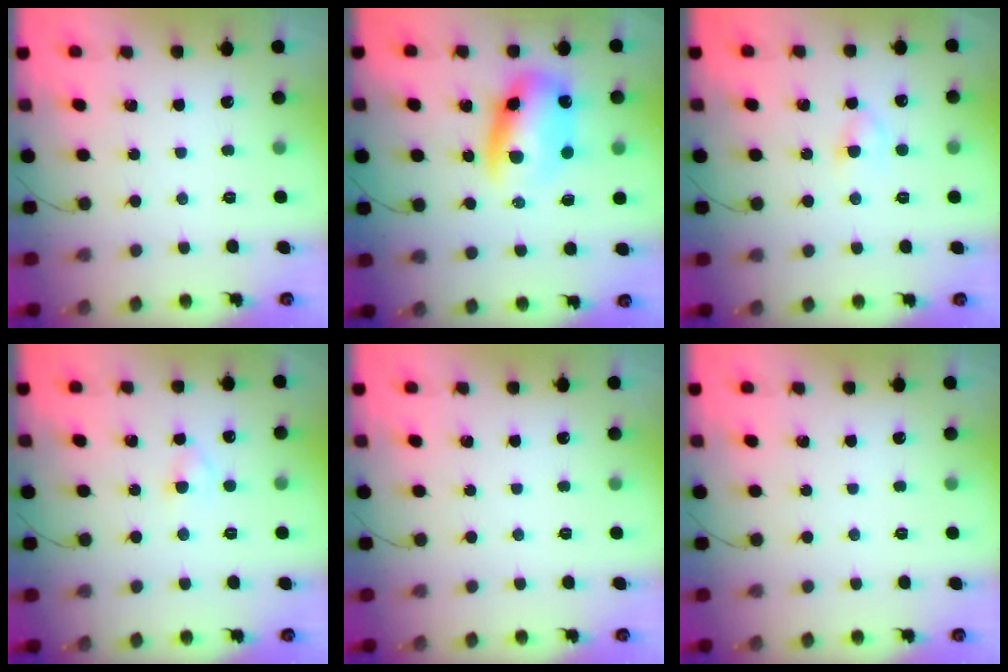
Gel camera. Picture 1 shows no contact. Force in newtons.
{"total": 10.6, "press": 10.3, "slide": 2.7}
{"total": 3.2, "press": 3.0, "slide": 1.2}
{"total": 3.0, "press": 2.7, "slide": 1.3}
{"total": 0.0}
{"total": 0.0}